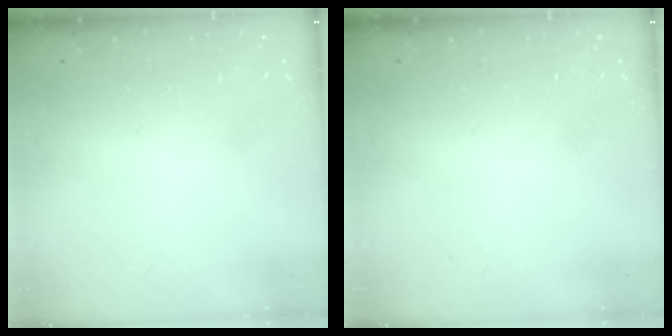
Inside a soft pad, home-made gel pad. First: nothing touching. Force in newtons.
{"total": 0.0}